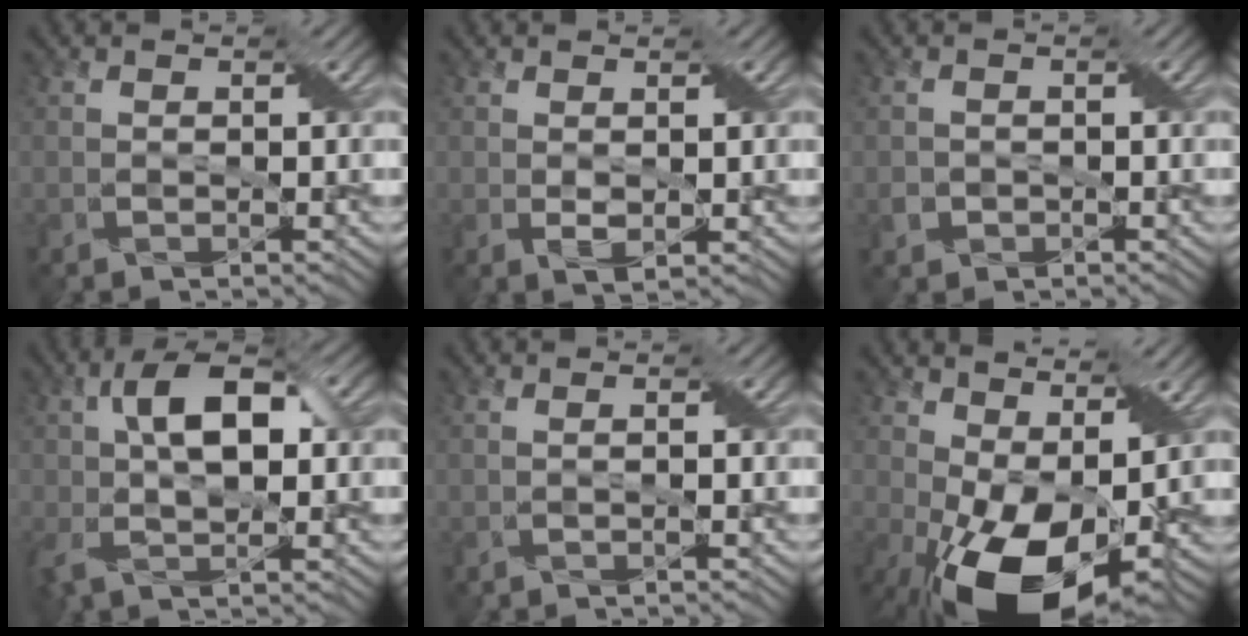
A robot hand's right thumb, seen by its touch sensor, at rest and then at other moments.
{"total": 1.6, "force": [0.4, 0.6, 1.5], "torque": [-0.032, -0.002, 0.012]}
{"total": 1.4, "force": [-0.5, 1.2, 0.5], "torque": [-0.010, -0.003, -0.011]}
{"total": 10.1, "force": [1.2, 5.2, 8.6], "torque": [-0.170, 0.016, 0.010]}
{"total": 0.6, "force": [-0.1, -0.1, 0.6], "torque": [-0.012, 0.005, 0.000]}
{"total": 15.8, "force": [-2.3, 8.2, 13.3], "torque": [-0.244, -0.025, -0.024]}